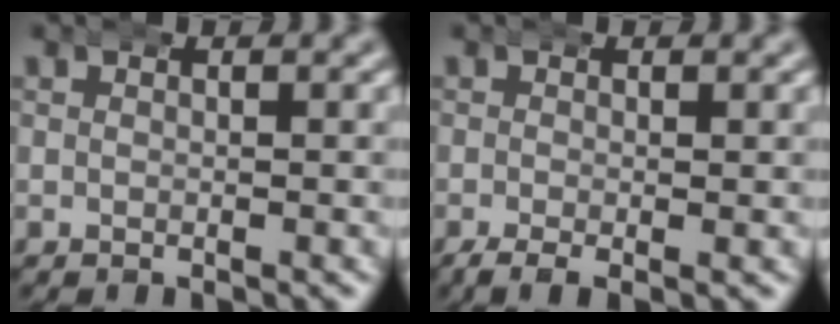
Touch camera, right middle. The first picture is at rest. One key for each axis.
{"total": 2.1, "fx": -1.4, "fy": 0.6, "fz": 1.5, "tx": -0.029, "ty": -0.008, "tz": -0.020}